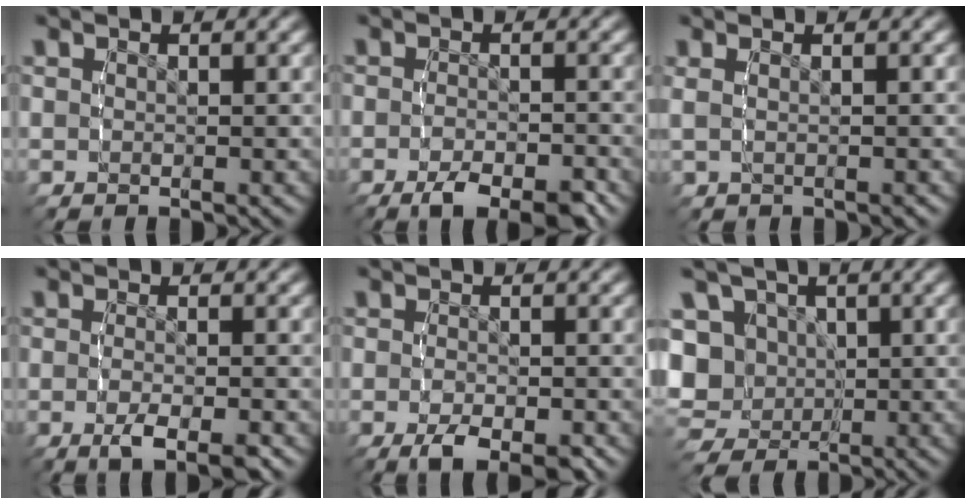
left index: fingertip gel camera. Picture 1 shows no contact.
{"total": 5.1, "force": [-3.2, 1.9, 3.4], "torque": [-0.063, -0.015, -0.051]}
{"total": 1.2, "force": [0.1, 0.5, 1.1], "torque": [-0.029, 0.003, 0.005]}
{"total": 3.9, "force": [-2.1, 1.1, 3.1], "torque": [-0.061, -0.013, -0.031]}
{"total": 4.7, "force": [-2.6, 1.9, 3.4], "torque": [-0.067, -0.020, -0.035]}
{"total": 11.6, "force": [-0.8, 10.7, 4.5], "torque": [-0.139, -0.042, -0.010]}